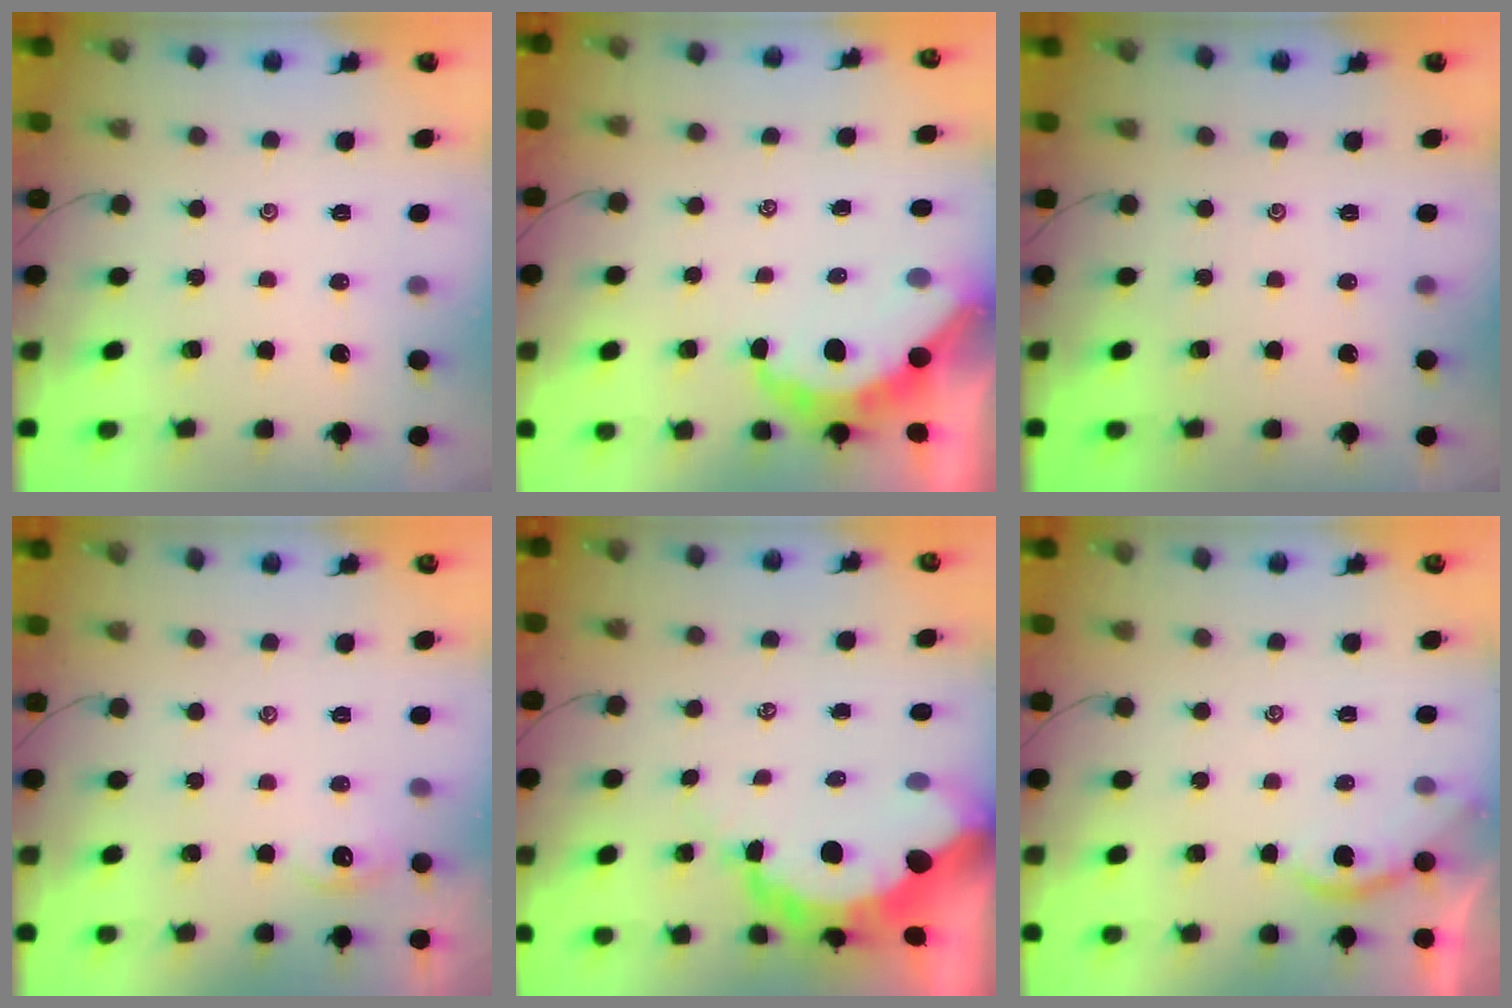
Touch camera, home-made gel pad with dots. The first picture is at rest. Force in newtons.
{"total": 8.1, "press": 8.0, "slide": 1.0}
{"total": 0.0}
{"total": 2.7, "press": 2.7, "slide": 0.3}
{"total": 14.0, "press": 14.0, "slide": 1.2}
{"total": 1.7, "press": 1.7, "slide": 0.3}